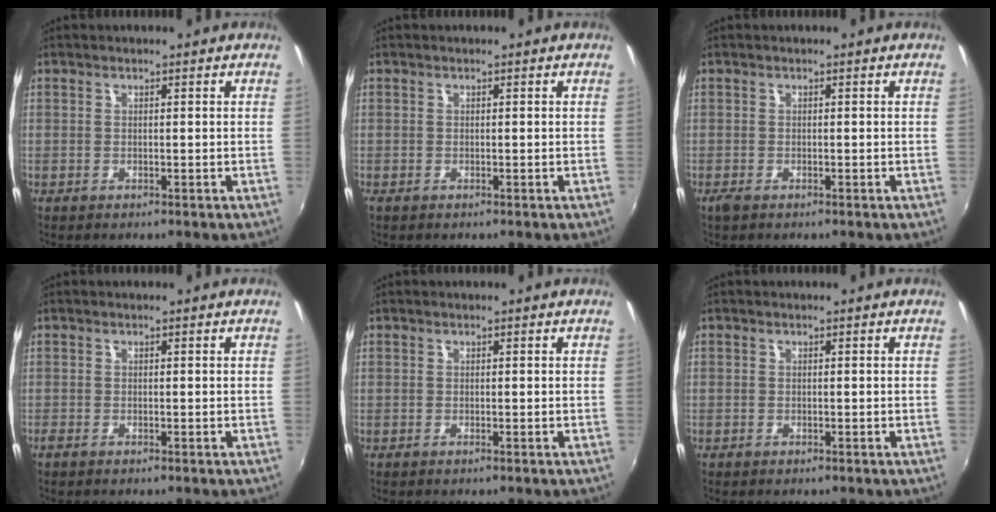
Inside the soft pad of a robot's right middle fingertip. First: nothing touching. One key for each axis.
{"total": 0.0}
{"total": 1.1, "fx": -0.8, "fy": 0.3, "fz": 0.7, "tx": -0.014, "ty": -0.005, "tz": -0.015}
{"total": 0.6, "fx": -0.5, "fy": 0.1, "fz": 0.3, "tx": -0.006, "ty": -0.003, "tz": -0.012}
{"total": 0.0}
{"total": 0.5, "fx": -0.4, "fy": 0.4, "fz": 0.0, "tx": 0.000, "ty": 0.001, "tz": -0.007}